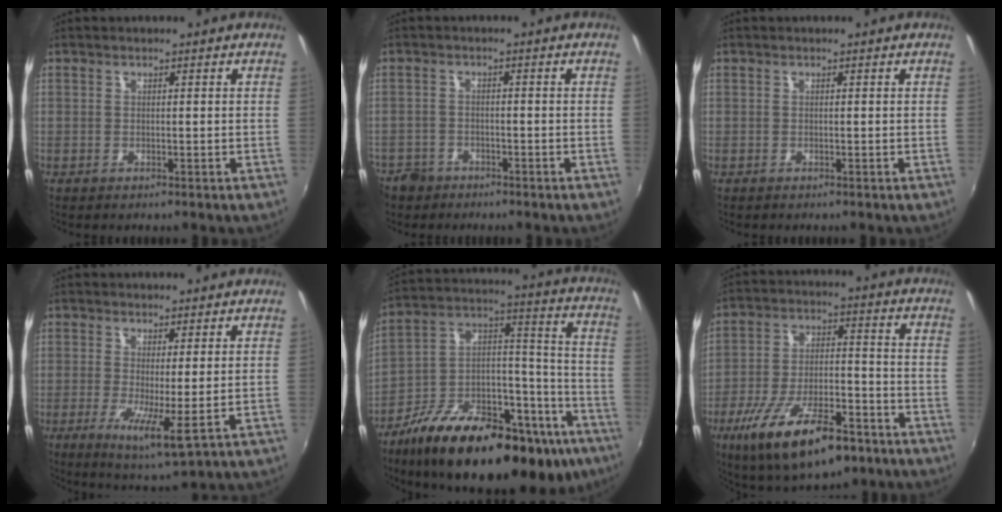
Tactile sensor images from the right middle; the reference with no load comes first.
{"total": 7.3, "force": [-4.8, 5.2, 1.9], "torque": [-0.070, 0.004, -0.081]}
{"total": 0.0}
{"total": 6.5, "force": [-0.7, 0.5, 6.4], "torque": [-0.123, -0.022, -0.014]}
{"total": 33.3, "force": [-21.6, 13.5, 21.5], "torque": [-0.315, 0.023, -0.317]}
{"total": 19.6, "force": [-11.9, 7.1, 13.8], "torque": [-0.256, -0.031, -0.191]}